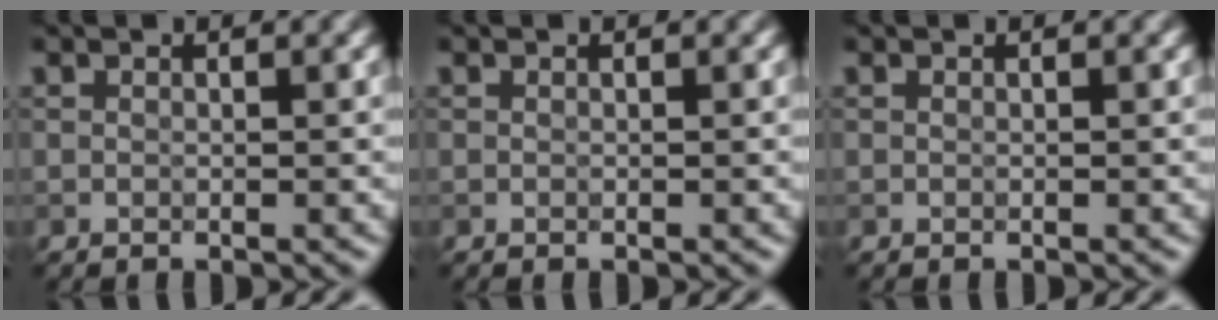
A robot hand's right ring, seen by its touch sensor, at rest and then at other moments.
{"total": 0.0}
{"total": 0.0}